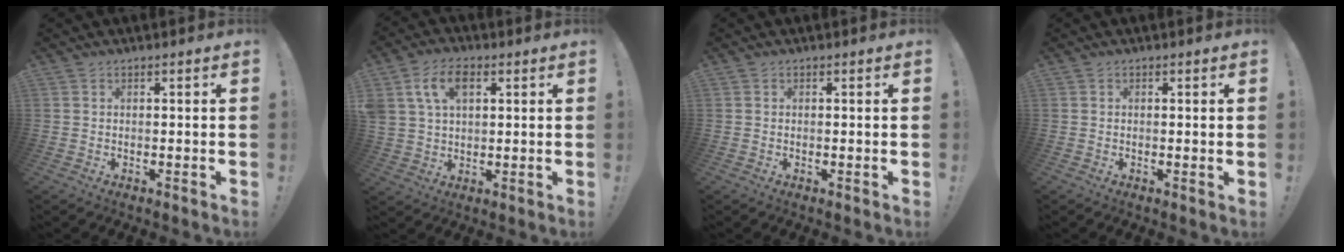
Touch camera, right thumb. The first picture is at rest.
{"total": 10.0, "force": [4.1, 6.4, 6.5], "torque": [-0.128, 0.011, 0.078]}
{"total": 0.0}
{"total": 0.8, "force": [0.3, -0.1, 0.8], "torque": [-0.010, -0.003, 0.004]}